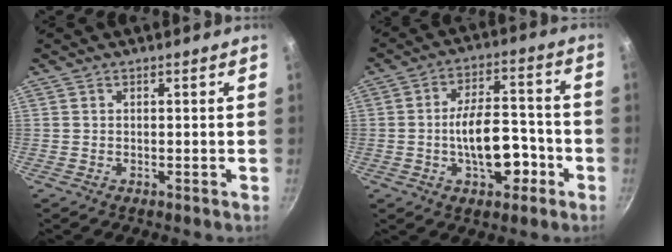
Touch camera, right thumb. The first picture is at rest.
{"total": 12.4, "force": [-3.7, 6.5, 9.8], "torque": [-0.125, 0.041, -0.055]}